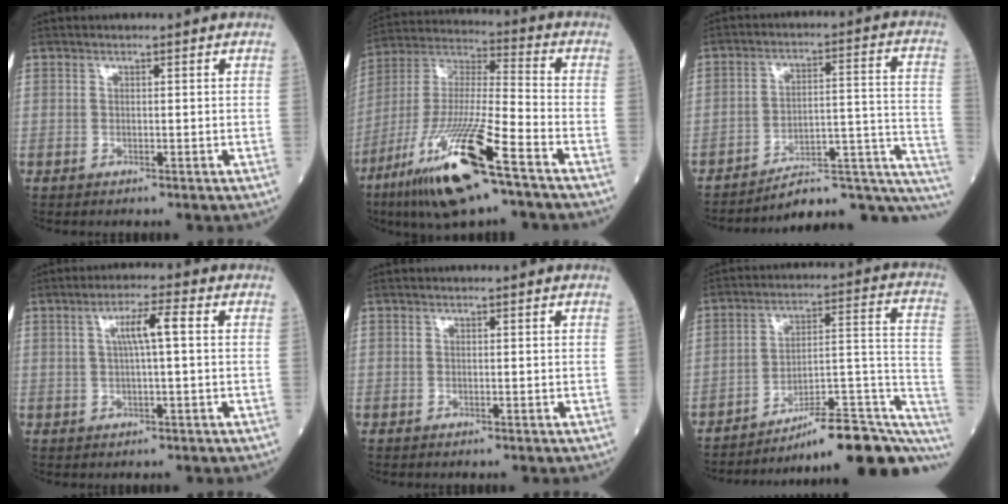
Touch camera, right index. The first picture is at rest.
{"total": 19.2, "force": [-10.7, 1.8, 15.9], "torque": [-0.342, -0.049, -0.199]}
{"total": 16.6, "force": [-14.6, 3.1, 7.4], "torque": [-0.034, 0.067, -0.194]}
{"total": 4.9, "force": [0.9, 0.1, 4.8], "torque": [-0.086, 0.010, 0.015]}
{"total": 0.0}
{"total": 19.8, "force": [-15.2, 2.4, 12.4], "torque": [-0.095, 0.042, -0.217]}